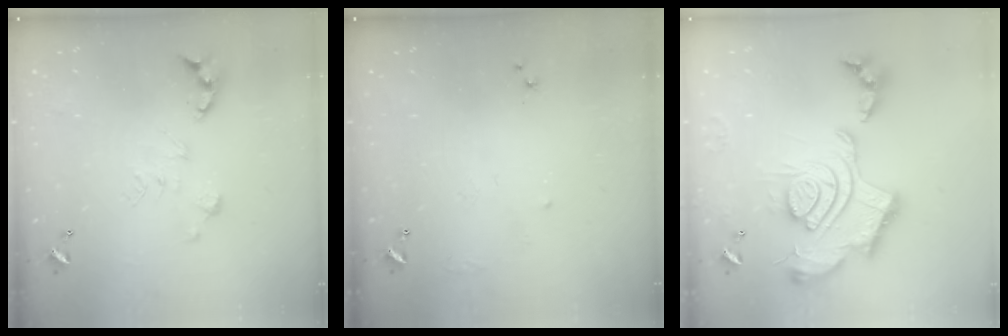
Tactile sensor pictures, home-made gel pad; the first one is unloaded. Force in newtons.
{"total": 6.4, "press": 6.3, "slide": 1.0}
{"total": 2.5, "press": 1.9, "slide": 1.7}